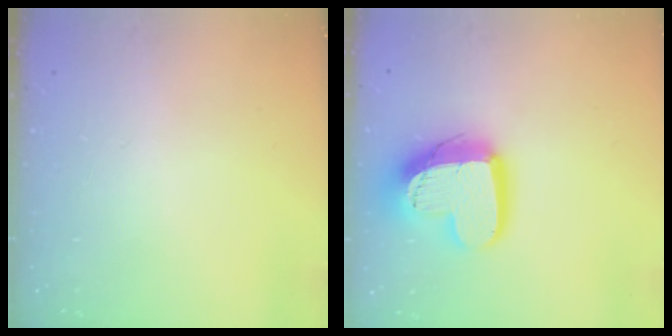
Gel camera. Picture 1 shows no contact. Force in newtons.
{"total": 17.0, "press": 17.0, "slide": 1.7}